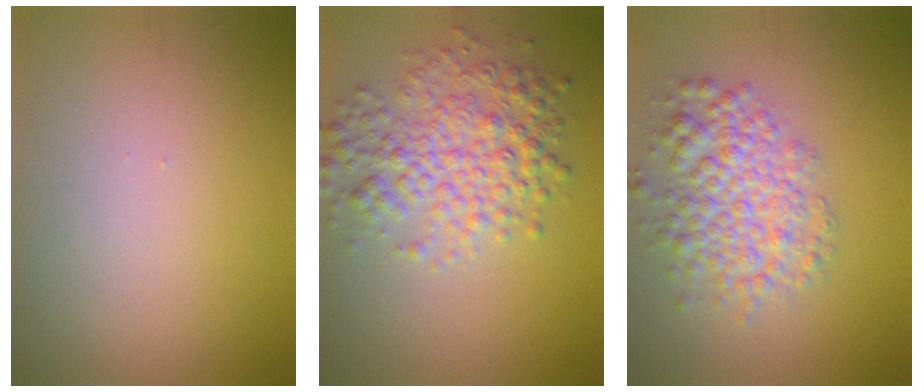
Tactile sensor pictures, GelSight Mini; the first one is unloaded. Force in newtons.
{"total": 5.5, "press": 5.5, "slide": 0.1}
{"total": 5.2, "press": 5.2, "slide": 0.2}